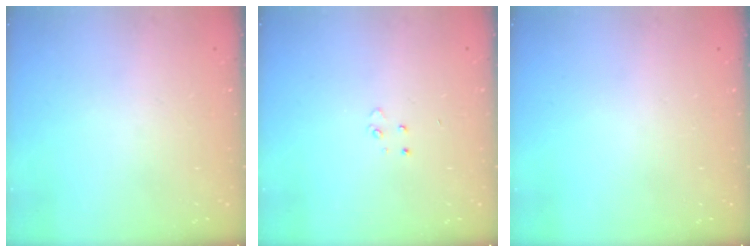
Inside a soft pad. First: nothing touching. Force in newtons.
{"total": 3.5, "press": 3.4, "slide": 0.4}
{"total": 0.0}